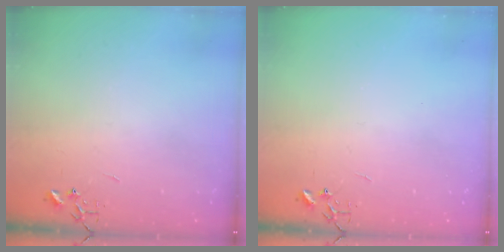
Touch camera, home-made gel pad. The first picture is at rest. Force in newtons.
{"total": 0.0}